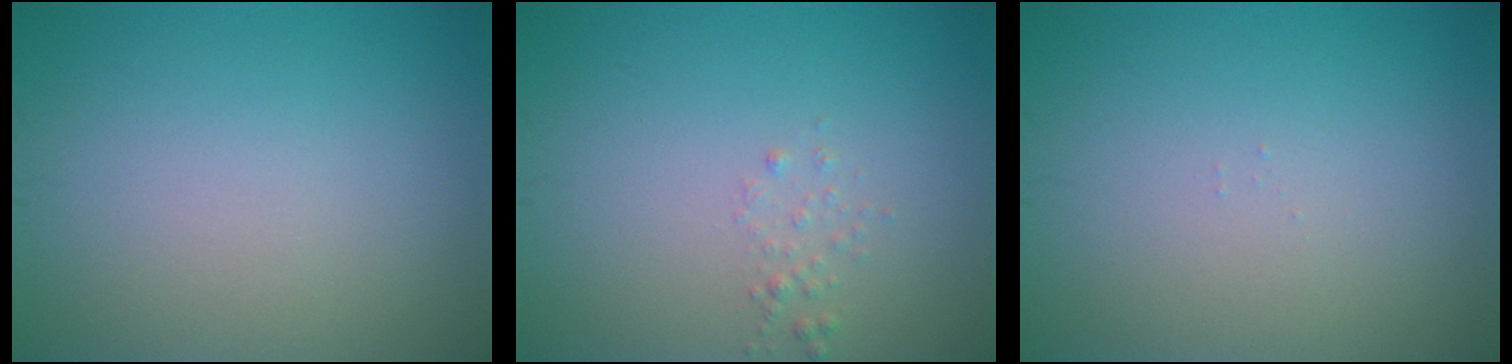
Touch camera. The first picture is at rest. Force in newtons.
{"total": 0.7, "press": 0.7, "slide": 0.1}
{"total": 0.0}